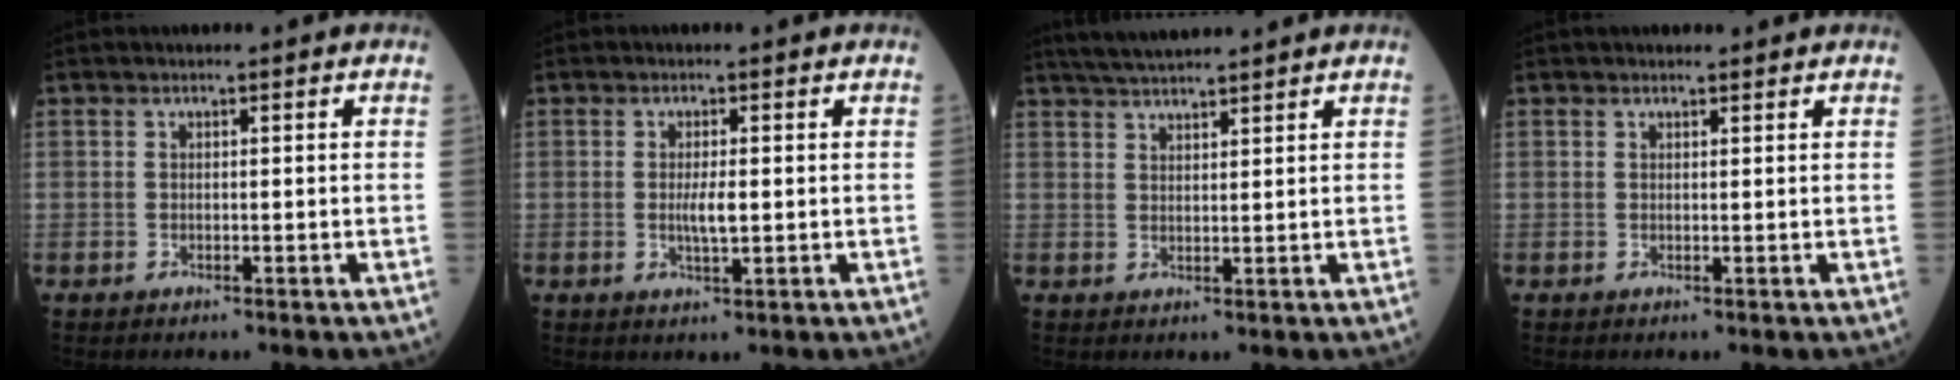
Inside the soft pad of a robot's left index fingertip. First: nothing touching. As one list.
[{"total": 2.6, "force": [0.0, 0.4, 2.6], "torque": [-0.053, -0.005, 0.001]}, {"total": 6.5, "force": [5.9, -0.1, 2.6], "torque": [-0.049, 0.029, 0.102]}, {"total": 2.0, "force": [1.9, 0.5, 0.6], "torque": [-0.009, 0.015, 0.024]}]